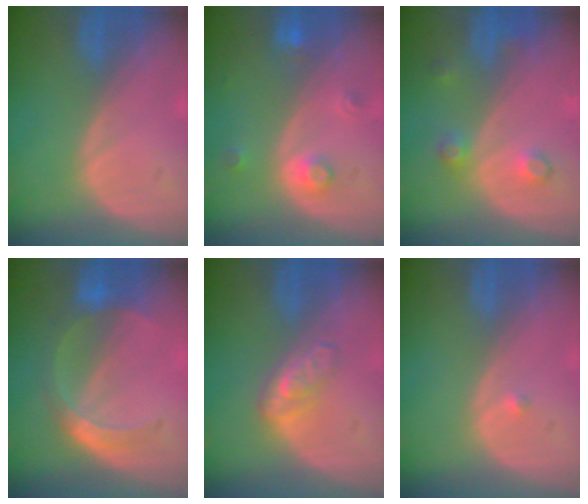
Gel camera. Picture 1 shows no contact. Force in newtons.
{"total": 3.1, "press": 2.8, "slide": 1.2}
{"total": 3.8, "press": 3.4, "slide": 1.5}
{"total": 5.7, "press": 5.4, "slide": 1.8}
{"total": 4.8, "press": 4.2, "slide": 2.3}
{"total": 0.5, "press": 0.4, "slide": 0.3}